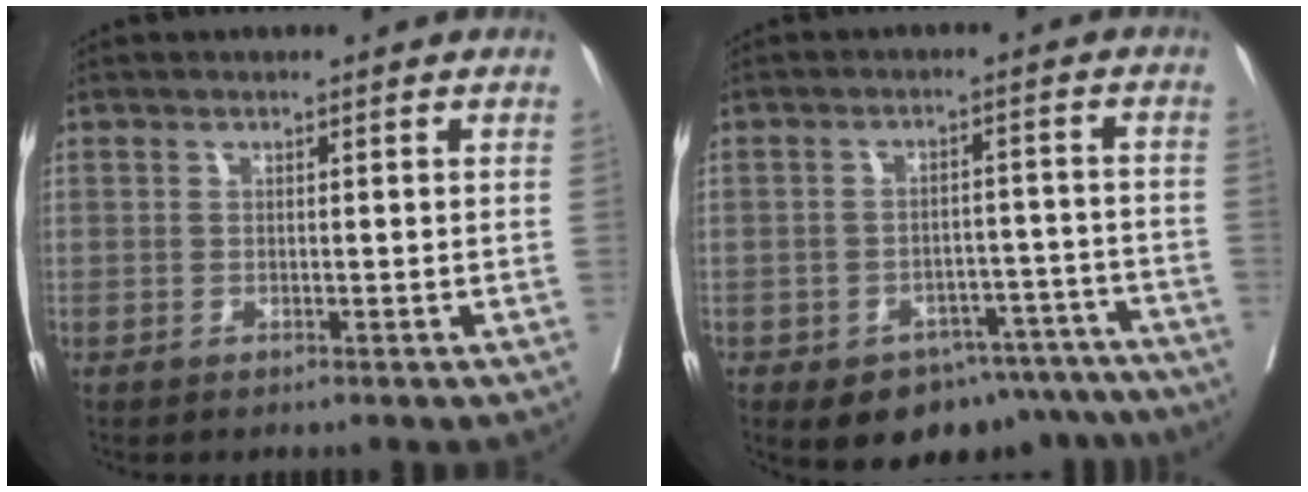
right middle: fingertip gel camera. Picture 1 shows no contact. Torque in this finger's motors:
{"motor_torque": [0.91, -0.90, 0.10, 0.04]}